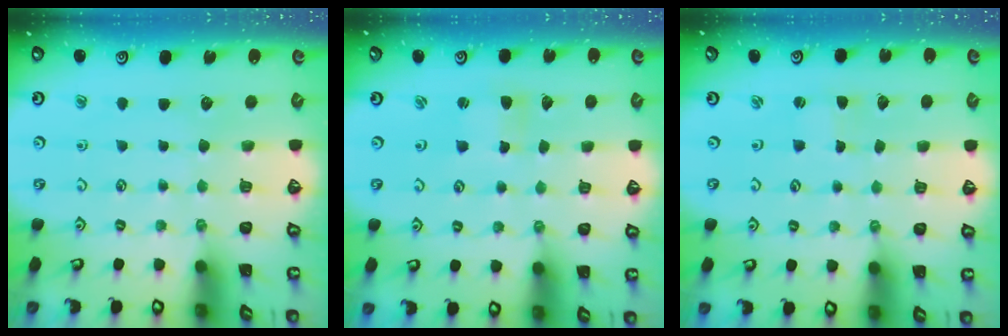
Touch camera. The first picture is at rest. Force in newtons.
{"total": 2.2, "press": 2.2, "slide": 0.3}
{"total": 0.5, "press": 0.5, "slide": 0.1}